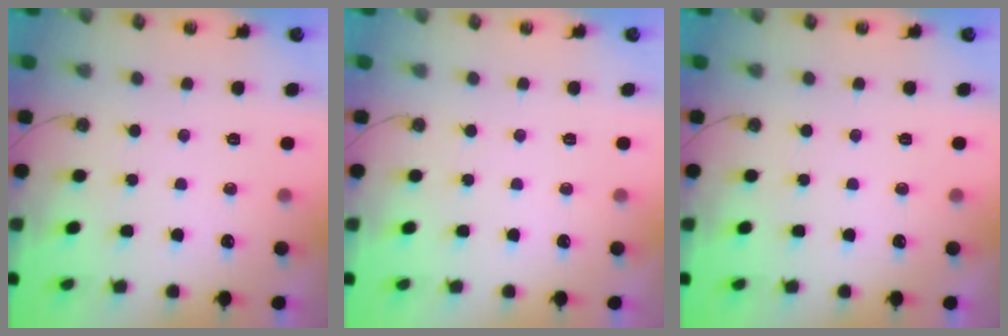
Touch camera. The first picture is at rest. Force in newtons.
{"total": 0.0}
{"total": 0.0}